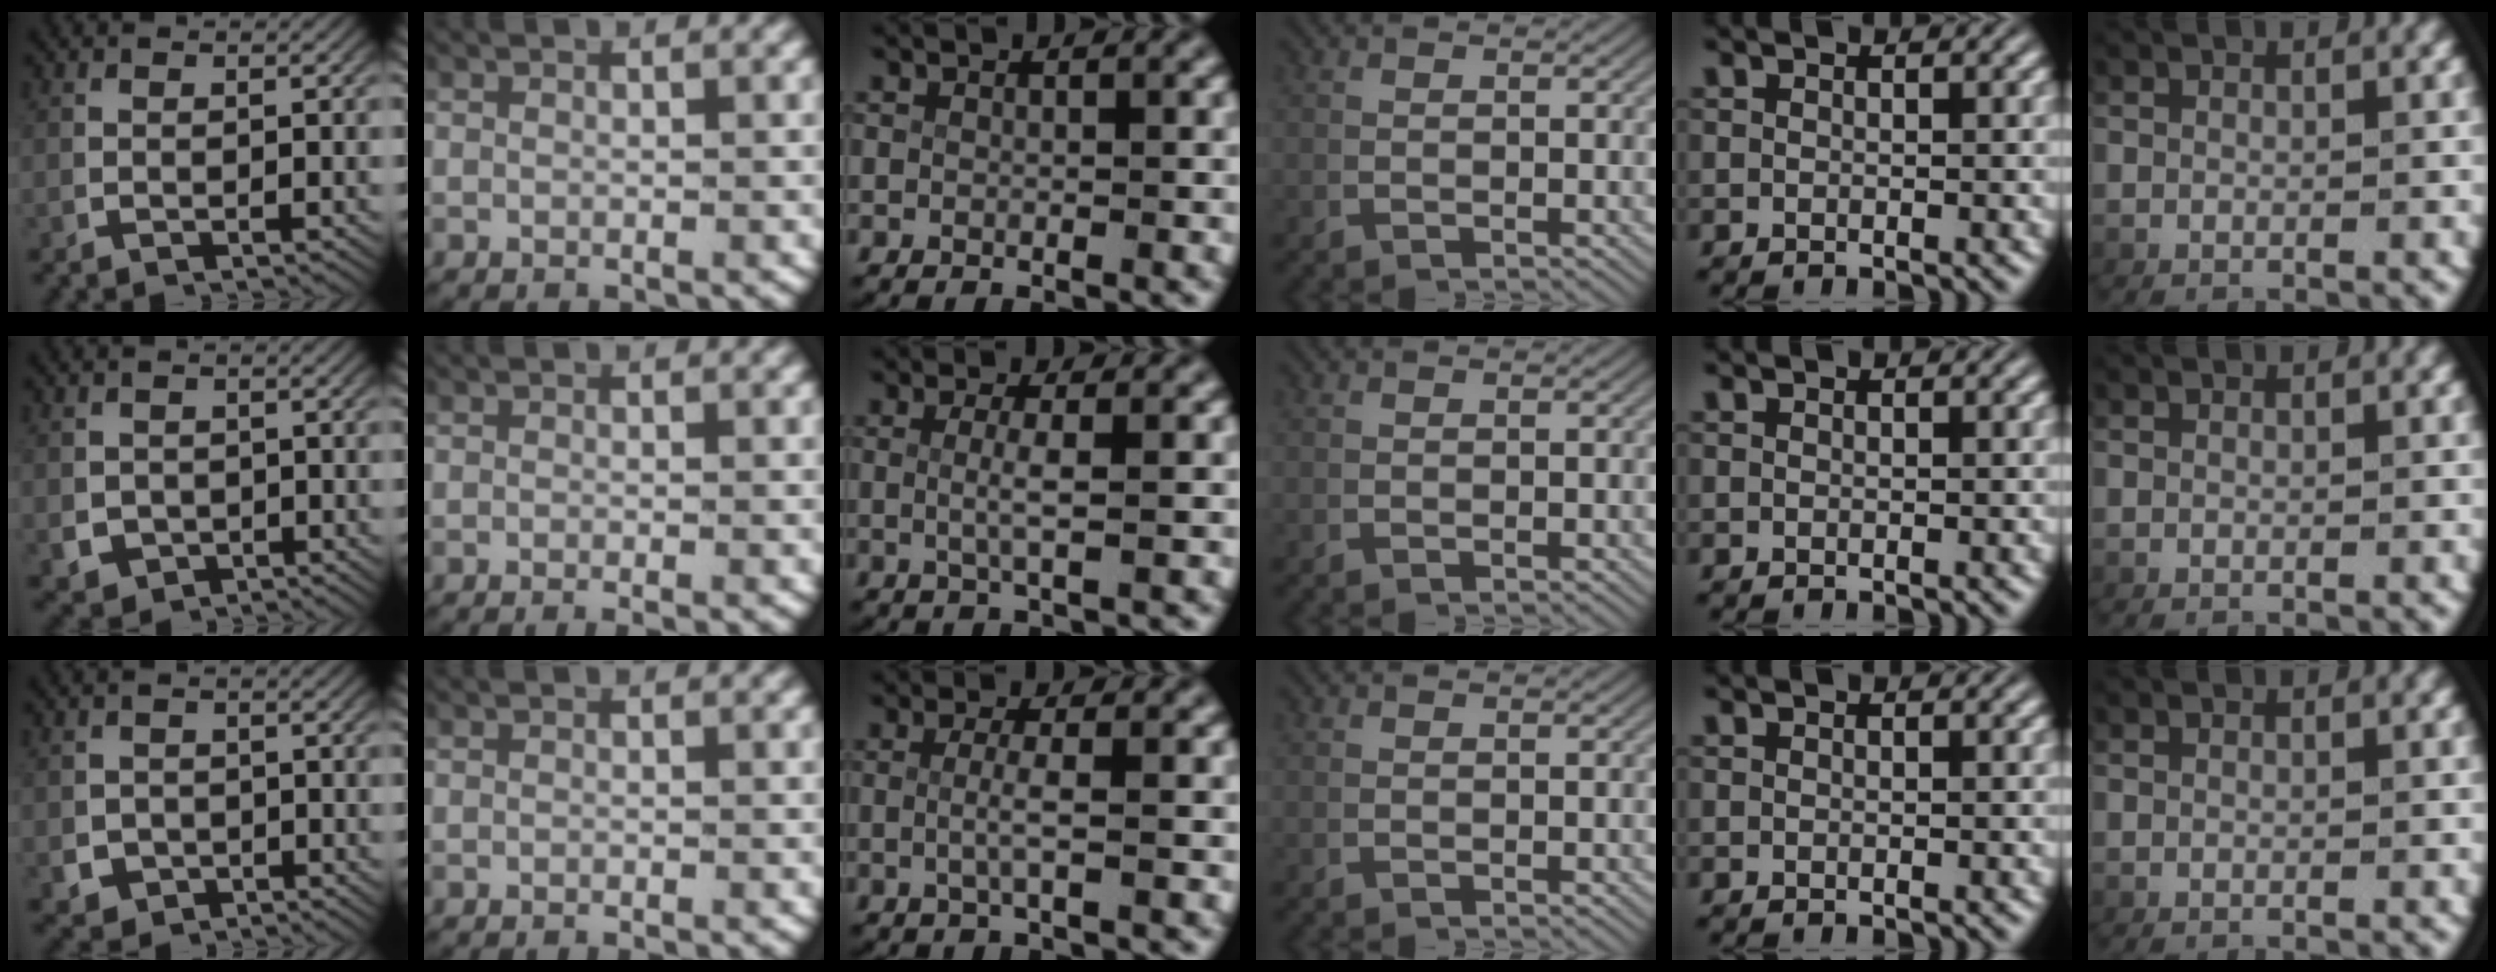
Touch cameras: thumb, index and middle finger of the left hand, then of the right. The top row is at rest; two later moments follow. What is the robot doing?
{"motion": "lift_and_place", "object": "paper towel"}